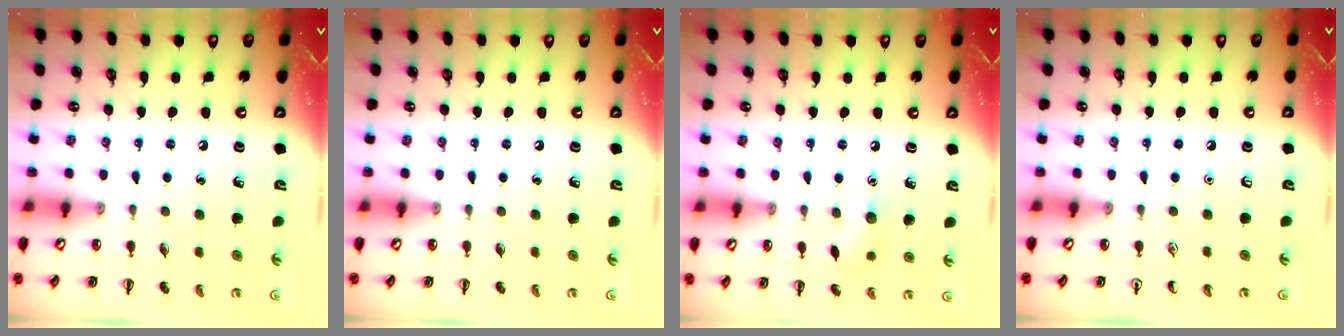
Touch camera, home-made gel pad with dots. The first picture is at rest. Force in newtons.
{"total": 0.0}
{"total": 6.6, "press": 6.4, "slide": 1.6}
{"total": 0.0}